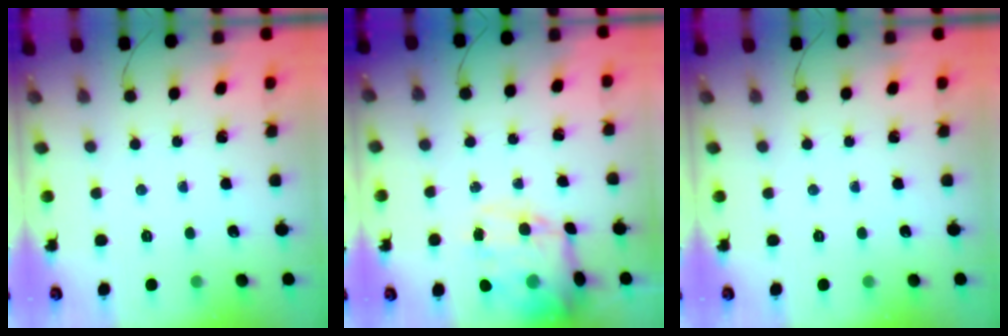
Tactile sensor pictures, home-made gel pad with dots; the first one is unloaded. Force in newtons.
{"total": 16.0, "press": 15.5, "slide": 4.0}
{"total": 0.0}